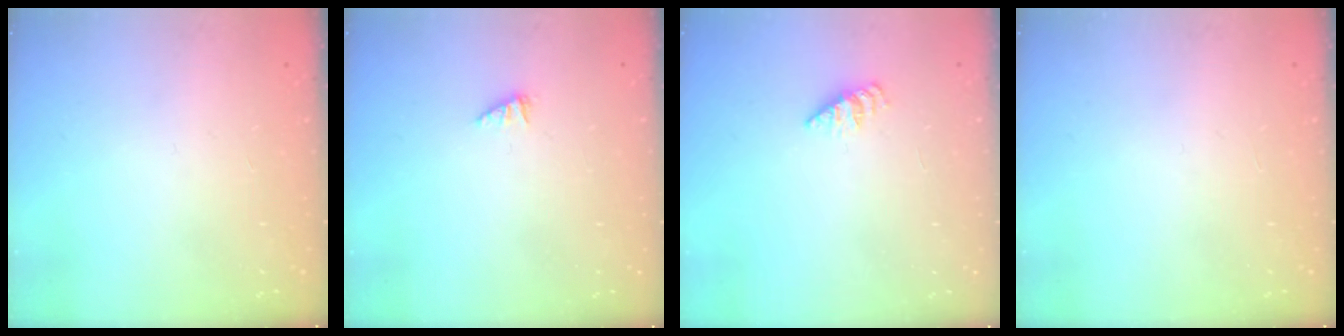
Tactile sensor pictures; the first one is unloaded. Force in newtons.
{"total": 0.7, "press": 0.6, "slide": 0.2}
{"total": 2.2, "press": 2.2, "slide": 0.3}
{"total": 0.0}